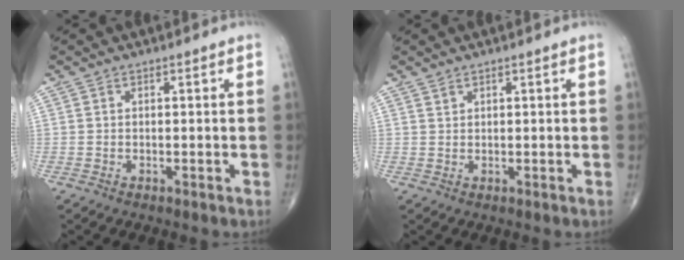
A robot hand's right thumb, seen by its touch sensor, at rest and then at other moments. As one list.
[{"total": 0.7, "force": [0.7, 0.2, 0.2], "torque": [0.001, -0.005, 0.013]}]